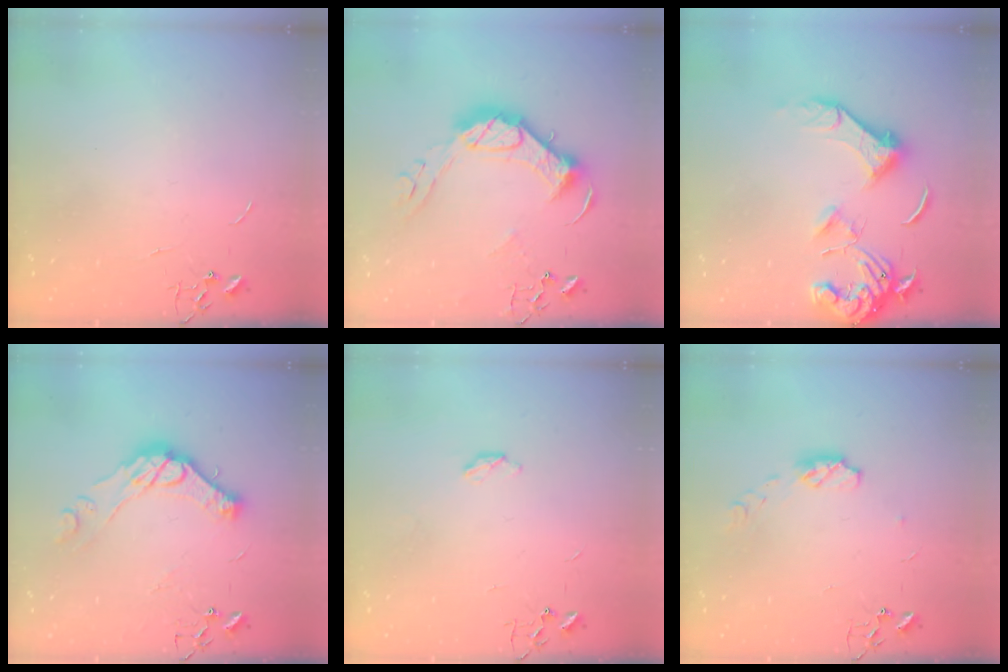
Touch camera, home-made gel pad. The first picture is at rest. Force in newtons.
{"total": 15.5, "press": 15.4, "slide": 1.4}
{"total": 14.4, "press": 14.3, "slide": 1.6}
{"total": 14.4, "press": 14.3, "slide": 1.1}
{"total": 2.8, "press": 2.8, "slide": 0.5}
{"total": 5.9, "press": 5.9, "slide": 0.5}